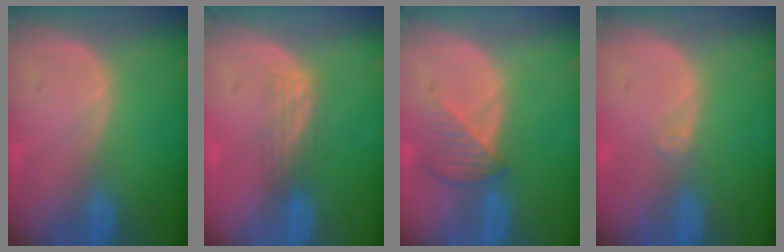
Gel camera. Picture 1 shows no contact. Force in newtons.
{"total": 2.9, "press": 2.5, "slide": 1.5}
{"total": 3.9, "press": 3.6, "slide": 1.5}
{"total": 0.9, "press": 0.7, "slide": 0.6}